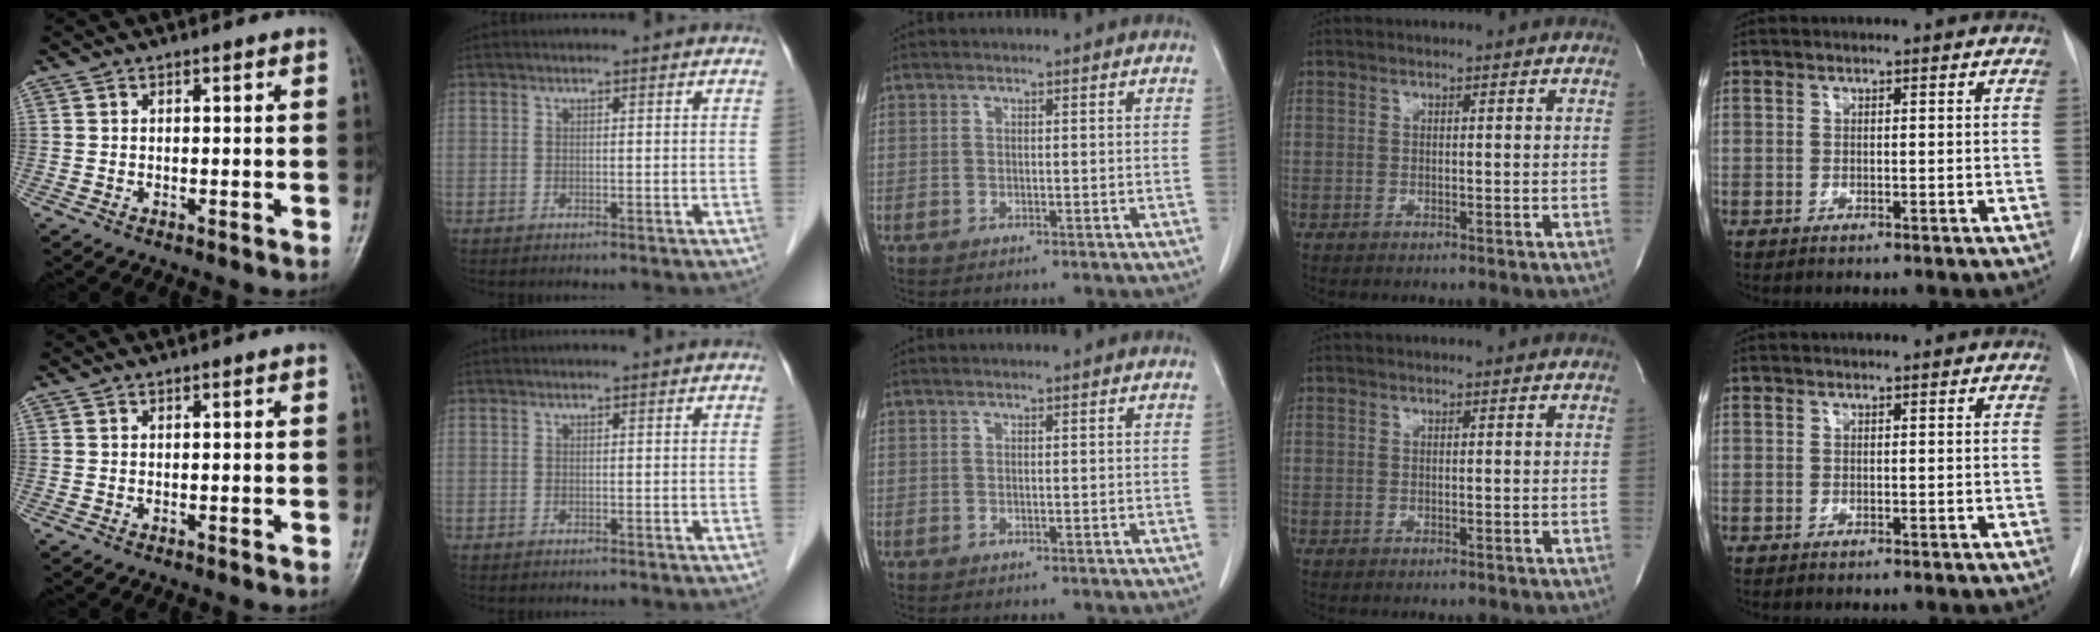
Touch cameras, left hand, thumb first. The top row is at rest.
{}